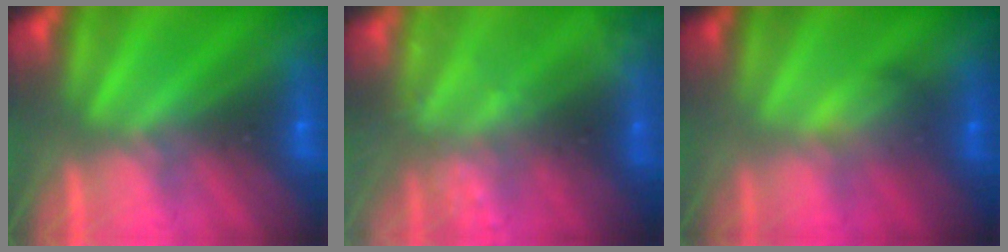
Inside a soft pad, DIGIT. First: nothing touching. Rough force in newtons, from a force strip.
{"total": 2.2}
{"total": 2.2}